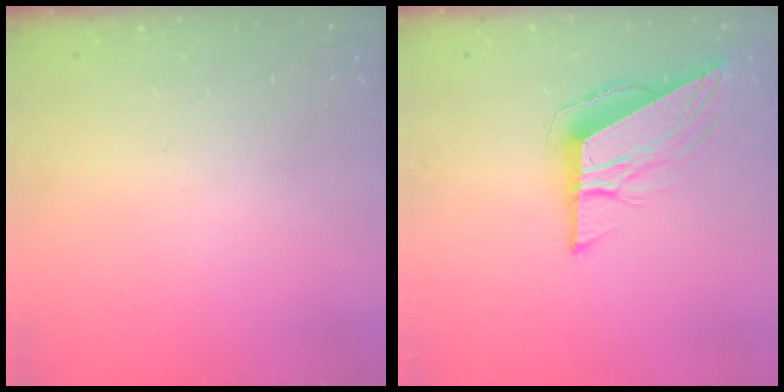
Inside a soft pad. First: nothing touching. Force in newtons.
{"total": 10.3, "press": 10.2, "slide": 1.9}